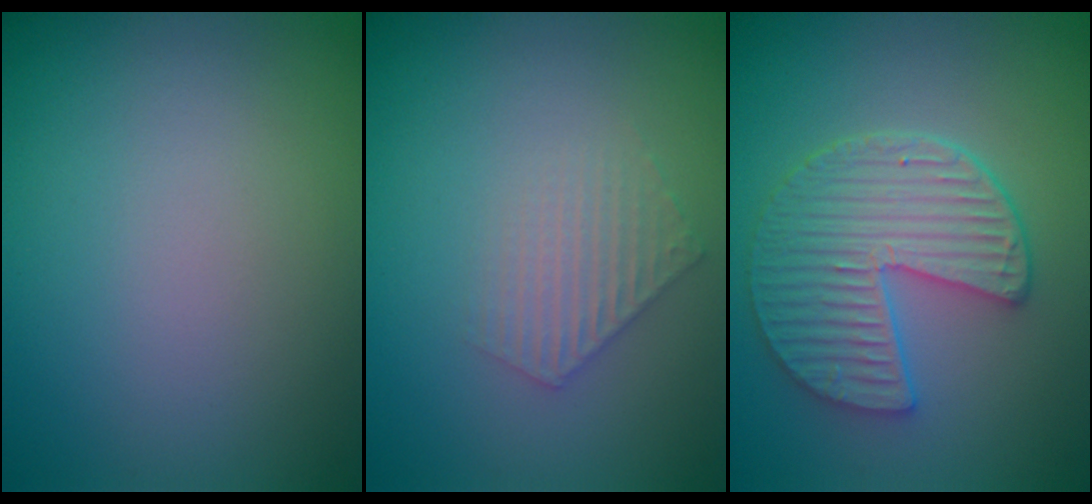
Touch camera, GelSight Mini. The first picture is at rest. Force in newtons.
{"total": 1.9, "press": 1.9, "slide": 0.3}
{"total": 5.2, "press": 4.4, "slide": 2.8}